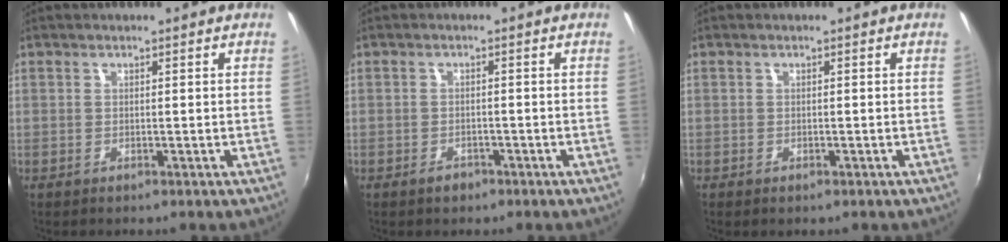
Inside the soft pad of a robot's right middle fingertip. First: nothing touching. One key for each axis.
{"total": 2.0, "fx": -1.4, "fy": 1.3, "fz": 0.6, "tx": -0.012, "ty": -0.001, "tz": -0.022}
{"total": 0.7, "fx": -0.5, "fy": 0.4, "fz": 0.3, "tx": -0.007, "ty": -0.005, "tz": -0.008}